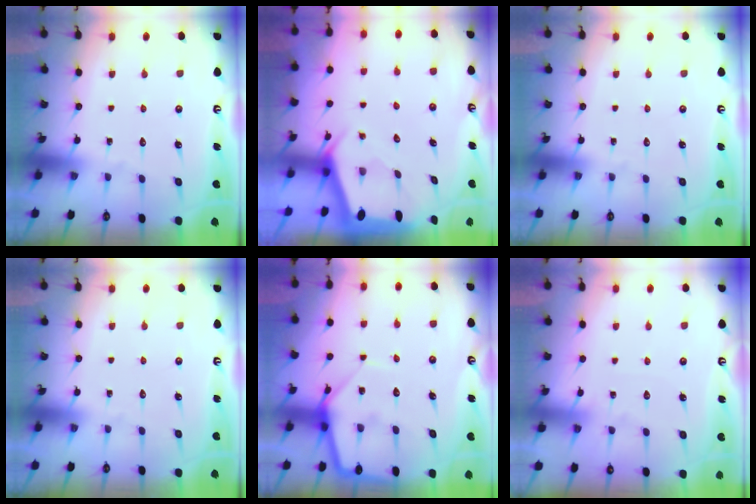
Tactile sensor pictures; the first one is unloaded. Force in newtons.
{"total": 2.0, "press": 2.0, "slide": 0.2}
{"total": 0.0}
{"total": 0.0}
{"total": 9.2, "press": 9.2, "slide": 0.7}
{"total": 3.1, "press": 3.1, "slide": 0.4}